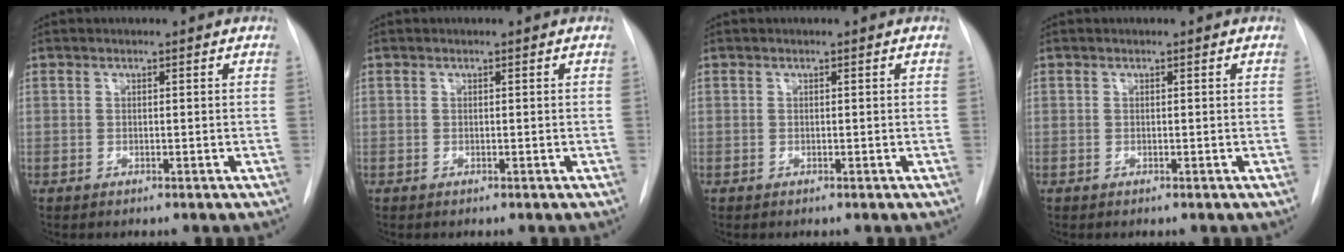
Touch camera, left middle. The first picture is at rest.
{"total": 0.0}
{"total": 0.0}
{"total": 0.0}